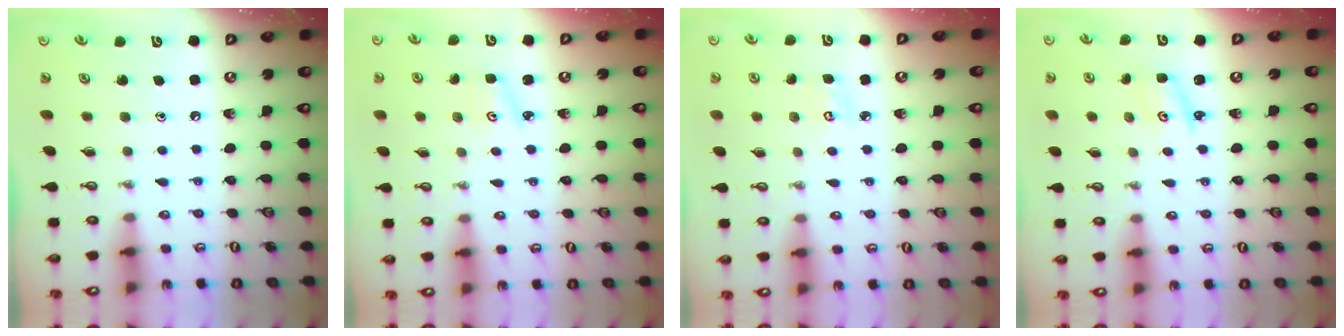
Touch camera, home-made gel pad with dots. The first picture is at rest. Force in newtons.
{"total": 2.7, "press": 2.6, "slide": 0.4}
{"total": 4.2, "press": 4.2, "slide": 0.4}
{"total": 2.1, "press": 2.1, "slide": 0.2}